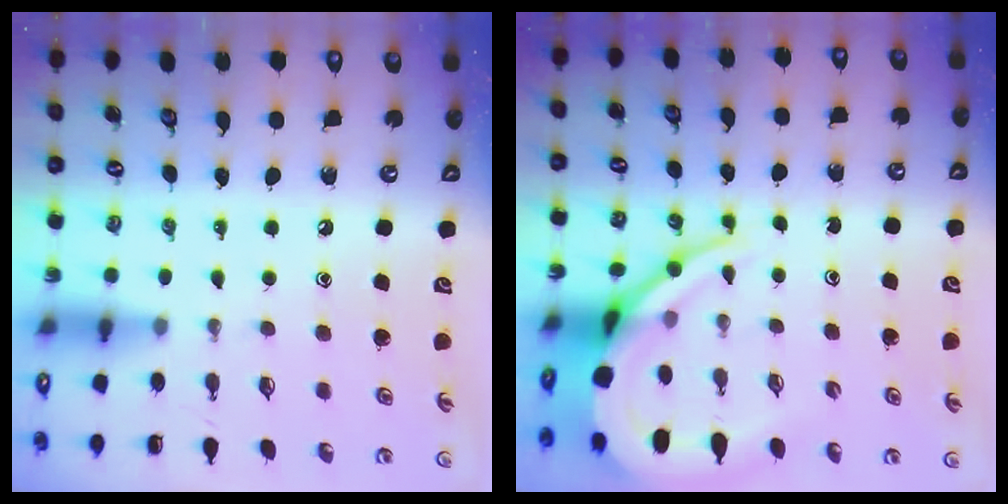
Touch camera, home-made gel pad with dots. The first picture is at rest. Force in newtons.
{"total": 11.4, "press": 11.3, "slide": 1.2}